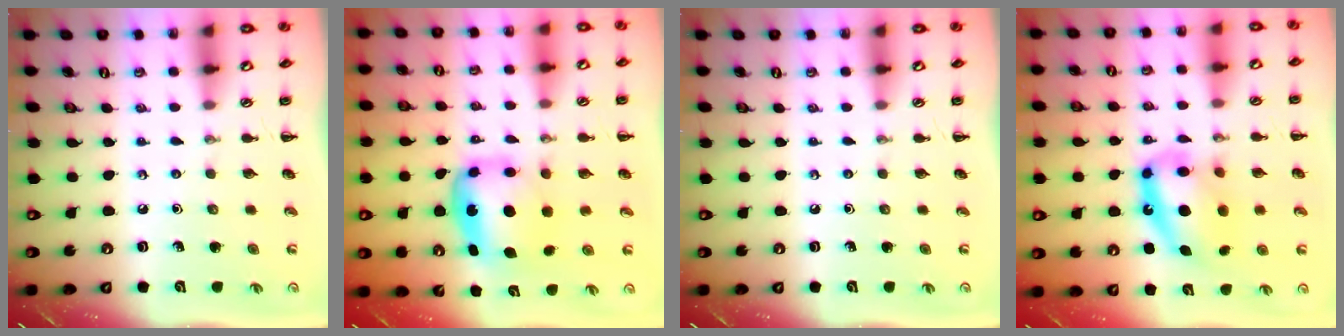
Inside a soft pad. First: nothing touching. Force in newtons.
{"total": 6.3, "press": 6.1, "slide": 1.5}
{"total": 0.0}
{"total": 14.1, "press": 13.6, "slide": 3.4}